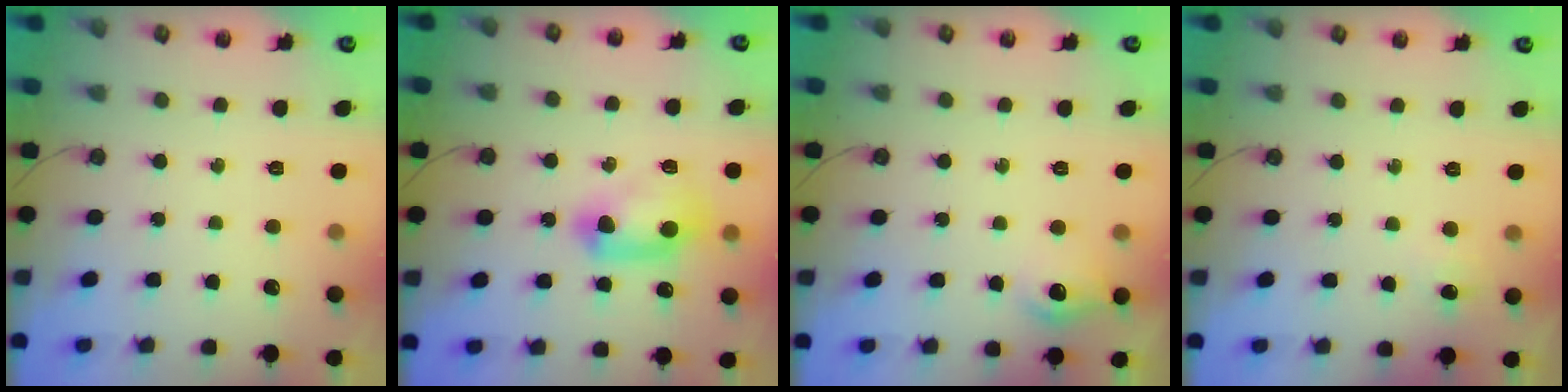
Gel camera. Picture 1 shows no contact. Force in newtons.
{"total": 12.0, "press": 12.0, "slide": 1.2}
{"total": 9.0, "press": 8.9, "slide": 0.9}
{"total": 13.4, "press": 3.3, "slide": 13.0}